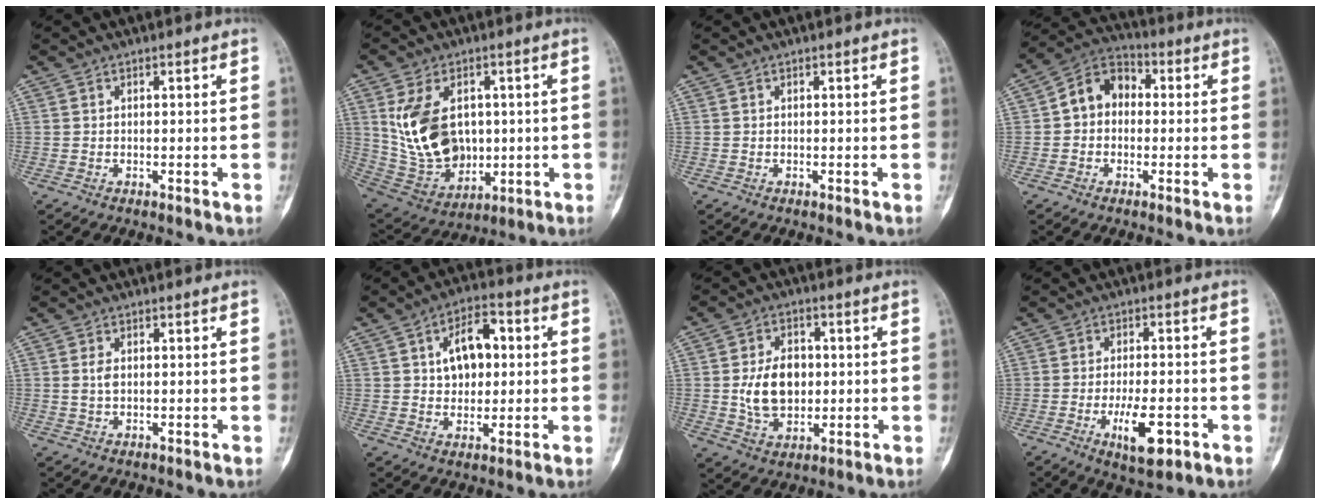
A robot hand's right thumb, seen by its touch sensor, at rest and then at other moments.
{"total": 16.1, "force": [2.3, 11.4, 11.2], "torque": [-0.176, -0.010, 0.067]}
{"total": 0.0}
{"total": 8.7, "force": [0.3, 6.8, 5.3], "torque": [-0.063, 0.032, -0.012]}
{"total": 2.1, "force": [0.2, 1.3, 1.7], "torque": [-0.033, -0.001, 0.005]}
{"total": 9.7, "force": [1.9, 6.2, 7.3], "torque": [-0.085, 0.010, 0.027]}
{"total": 10.4, "force": [0.1, 7.4, 7.3], "torque": [-0.104, 0.002, 0.007]}
{"total": 8.5, "force": [-3.3, 3.1, 7.2], "torque": [-0.117, 0.006, -0.048]}